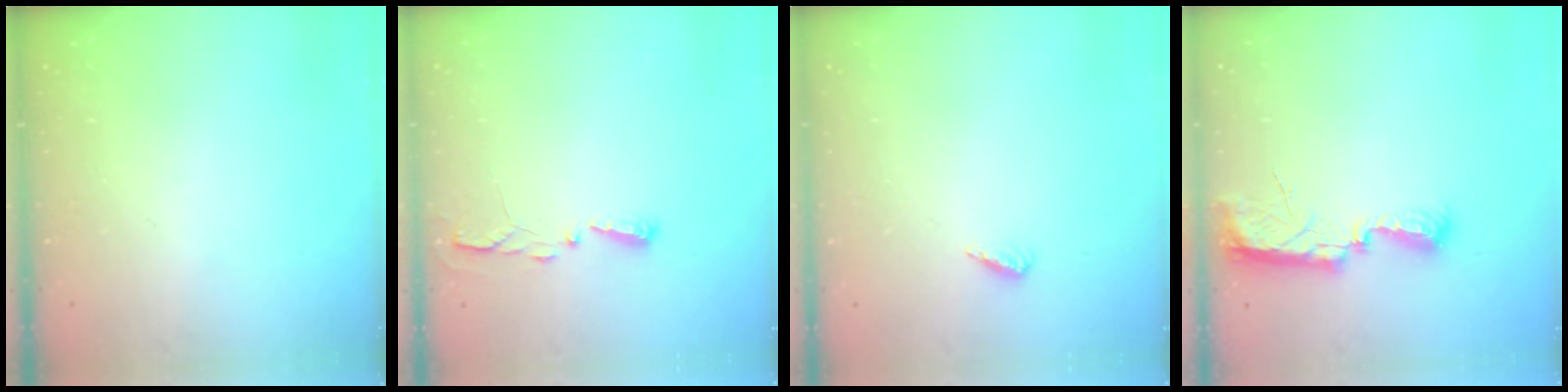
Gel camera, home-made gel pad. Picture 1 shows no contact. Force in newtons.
{"total": 3.5, "press": 3.5, "slide": 0.5}
{"total": 2.6, "press": 2.2, "slide": 1.3}
{"total": 10.5, "press": 9.0, "slide": 5.3}